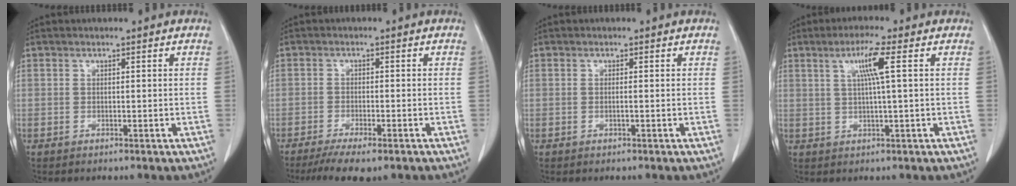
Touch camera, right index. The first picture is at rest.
{"total": 8.1, "force": [-6.2, 1.8, 4.9], "torque": [-0.070, -0.014, -0.094]}
{"total": 0.7, "force": [-0.1, 0.0, 0.6], "torque": [-0.014, 0.000, -0.002]}
{"total": 5.2, "force": [1.6, -0.7, 4.9], "torque": [-0.090, 0.004, 0.028]}